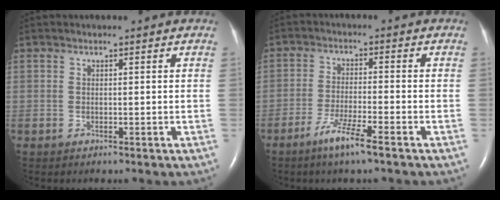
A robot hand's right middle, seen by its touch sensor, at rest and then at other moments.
{"total": 5.7, "force": [-3.8, -0.2, 4.3], "torque": [-0.089, -0.011, -0.073]}